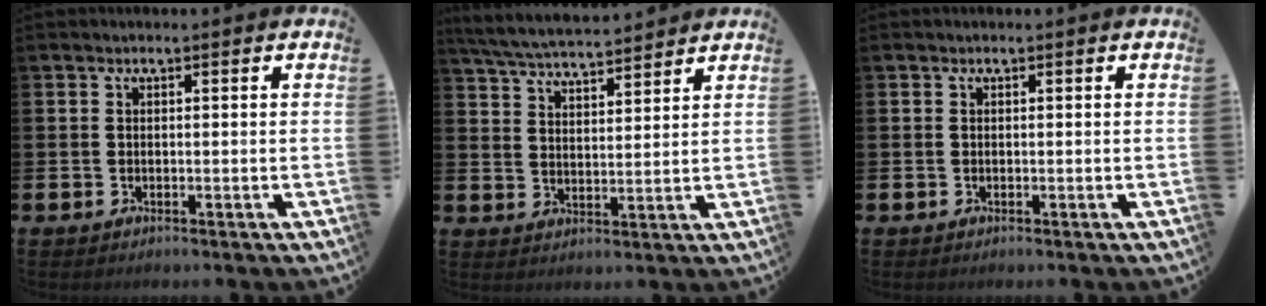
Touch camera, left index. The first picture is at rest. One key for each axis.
{"total": 5.9, "fx": 5.8, "fy": 0.5, "fz": 1.1, "tx": -0.044, "ty": -0.030, "tz": 0.104}
{"total": 0.0}